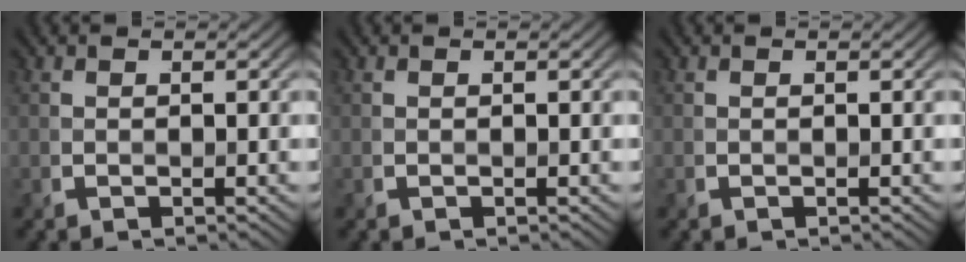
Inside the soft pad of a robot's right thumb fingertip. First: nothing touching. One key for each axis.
{"total": 0.0}
{"total": 0.0}